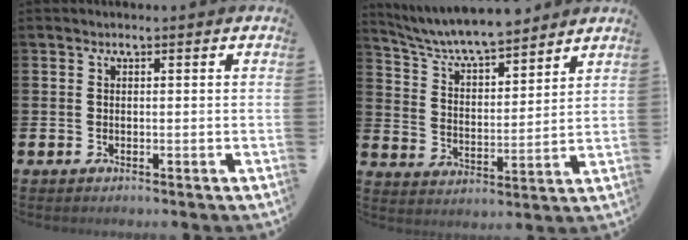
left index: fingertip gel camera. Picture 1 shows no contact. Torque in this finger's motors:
{"motor_torque": [1.01, -1.13, 0.24, 0.21]}